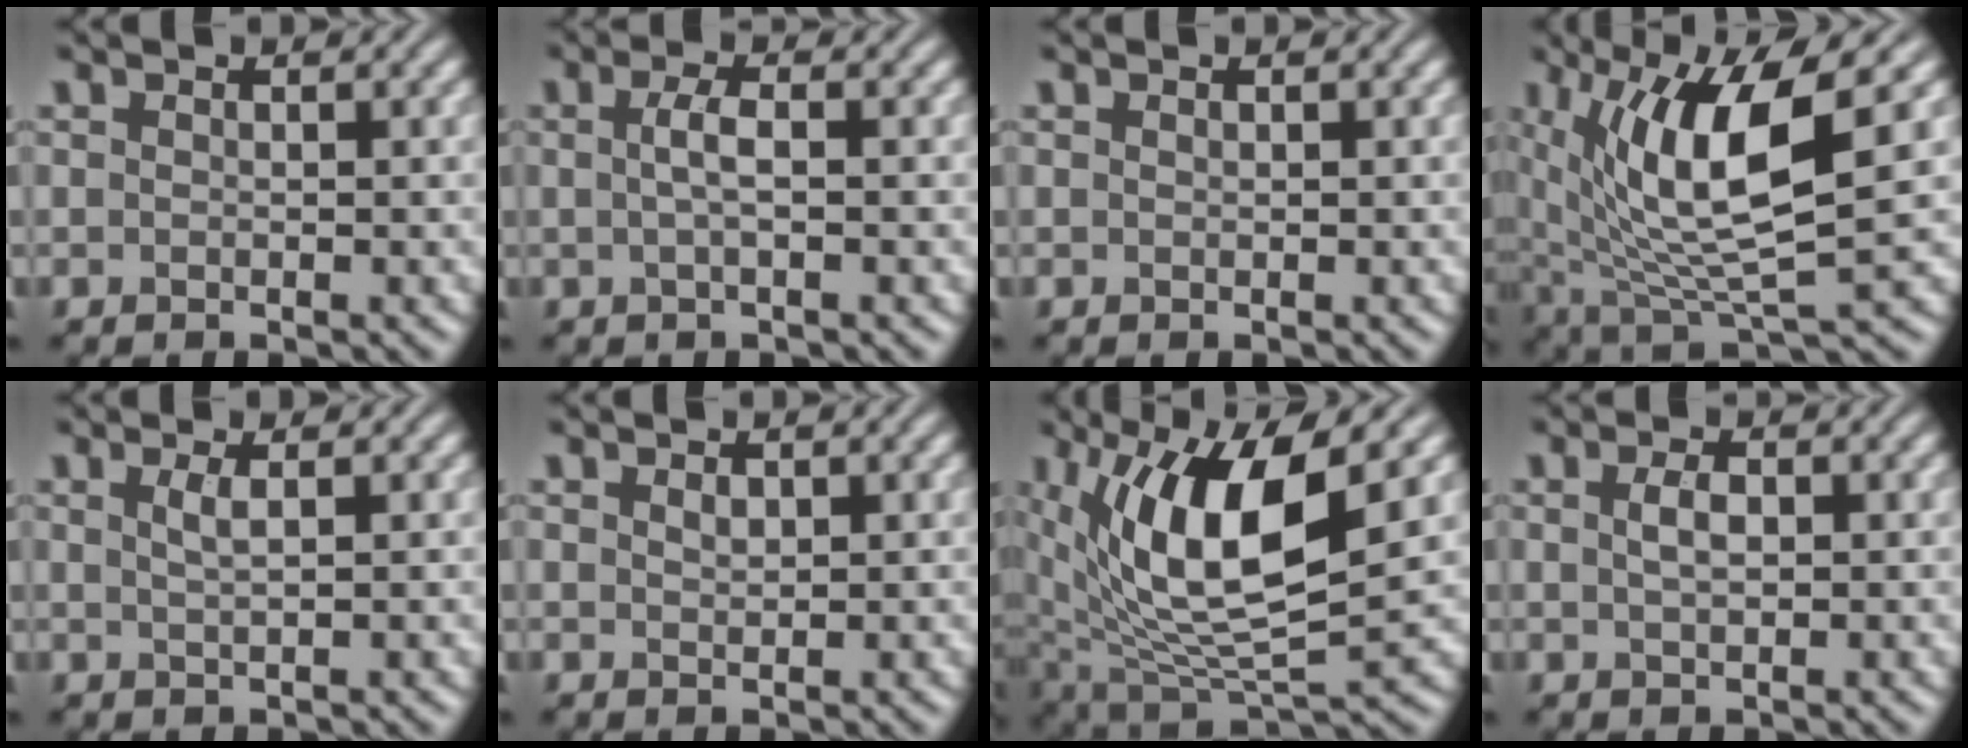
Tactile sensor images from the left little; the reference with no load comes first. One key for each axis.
{"total": 1.8, "fx": 0.1, "fy": 0.4, "fz": 1.8, "tx": -0.037, "ty": 0.006, "tz": 0.000}
{"total": 0.0}
{"total": 10.9, "fx": 3.0, "fy": 3.1, "fz": 10.0, "tx": -0.193, "ty": -0.002, "tz": 0.062}
{"total": 1.5, "fx": 0.5, "fy": 0.4, "fz": 1.3, "tx": -0.023, "ty": 0.002, "tz": 0.007}
{"total": 0.8, "fx": 0.5, "fy": 0.5, "fz": 0.5, "tx": -0.012, "ty": 0.000, "tz": 0.009}
{"total": 12.4, "fx": 3.8, "fy": 4.6, "fz": 10.8, "tx": -0.204, "ty": -0.001, "tz": 0.071}
{"total": 1.7, "fx": 0.3, "fy": 0.8, "fz": 1.4, "tx": -0.033, "ty": 0.003, "tz": 0.006}